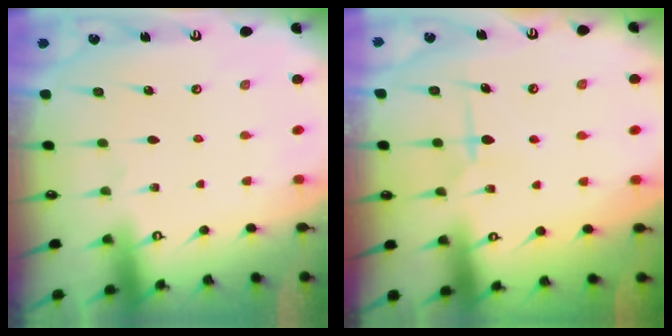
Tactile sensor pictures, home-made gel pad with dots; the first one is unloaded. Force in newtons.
{"total": 5.8, "press": 5.8, "slide": 0.1}